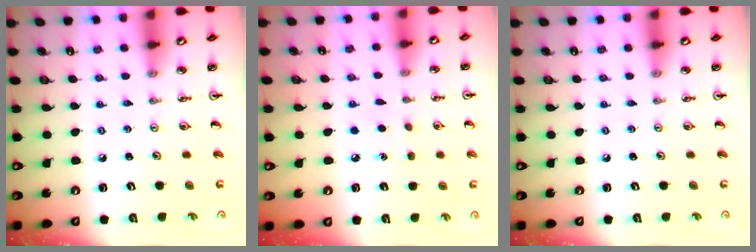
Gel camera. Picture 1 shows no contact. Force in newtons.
{"total": 4.5, "press": 4.5, "slide": 0.5}
{"total": 0.0}